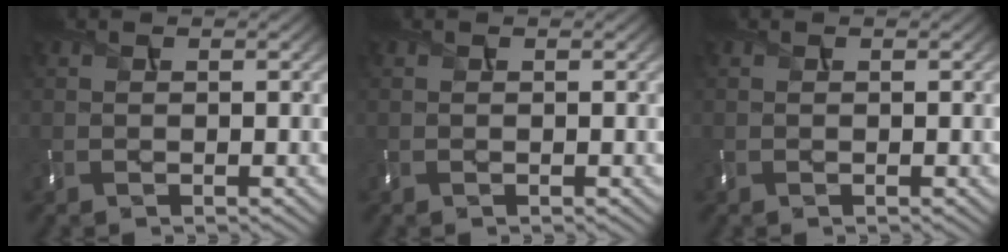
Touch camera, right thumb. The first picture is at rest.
{"total": 0.0}
{"total": 0.0}